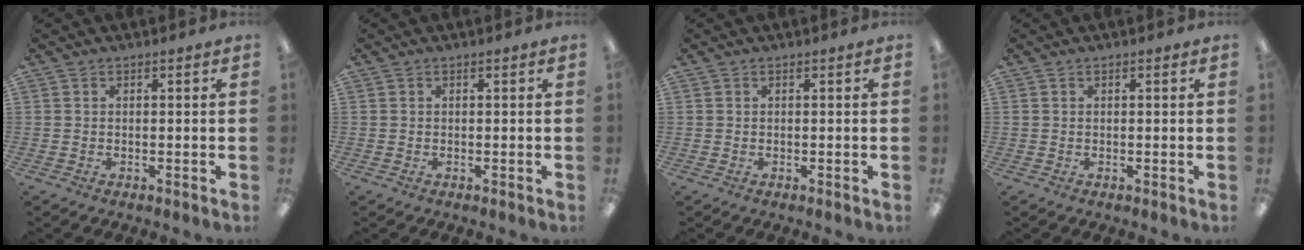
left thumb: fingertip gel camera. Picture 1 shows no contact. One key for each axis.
{"total": 0.0}
{"total": 0.0}
{"total": 0.0}